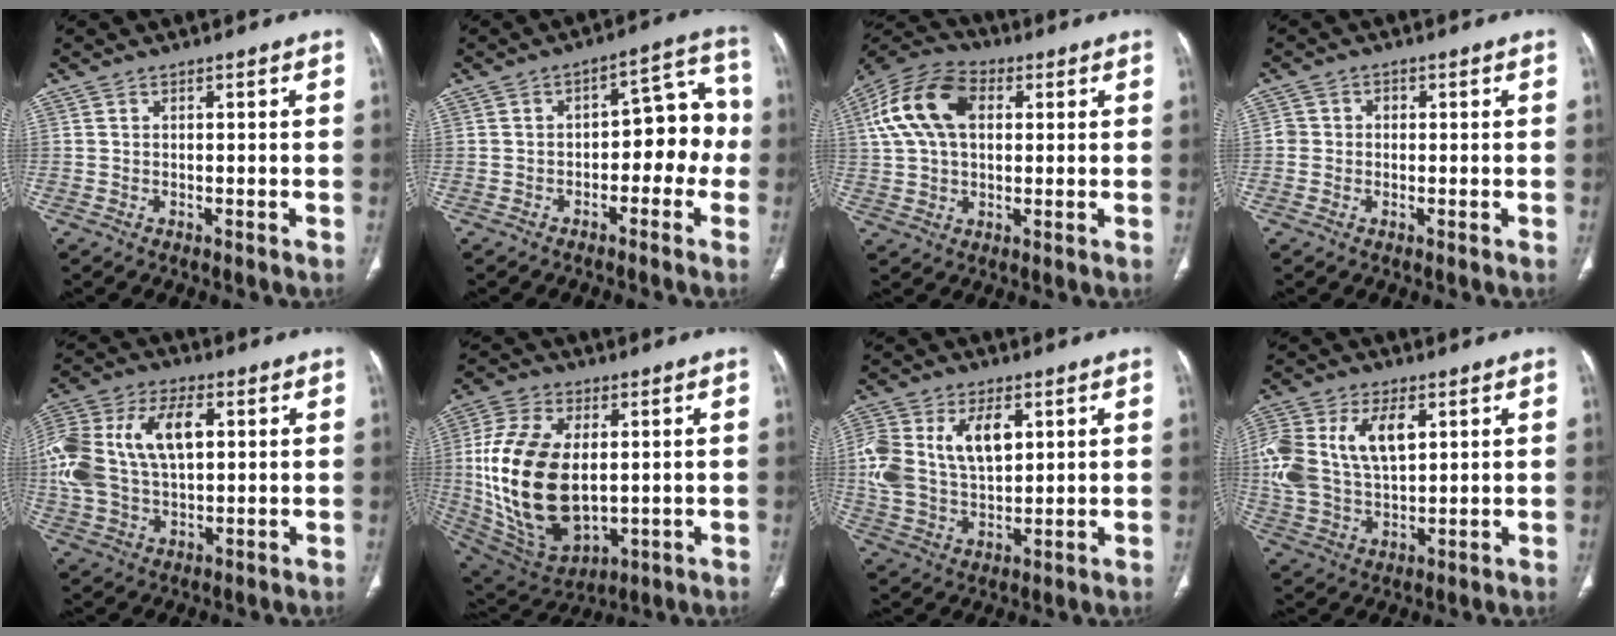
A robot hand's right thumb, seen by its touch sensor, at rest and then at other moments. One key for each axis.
{"total": 9.9, "fx": -2.2, "fy": 5.9, "fz": 7.7, "tx": -0.050, "ty": 0.053, "tz": -0.038}
{"total": 14.9, "fx": 3.6, "fy": 9.5, "fz": 10.8, "tx": -0.209, "ty": 0.024, "tz": 0.061}
{"total": 2.2, "fx": -0.2, "fy": 2.1, "fz": 0.6, "tx": 0.005, "ty": 0.010, "tz": -0.005}
{"total": 20.8, "fx": 3.8, "fy": 12.2, "fz": 16.4, "tx": -0.363, "ty": 0.018, "tz": 0.067}
{"total": 22.8, "fx": 0.8, "fy": 13.7, "fz": 18.2, "tx": -0.356, "ty": -0.013, "tz": 0.035}
{"total": 15.4, "fx": 4.0, "fy": 9.3, "fz": 11.6, "tx": -0.227, "ty": 0.001, "tz": 0.081}
{"total": 17.7, "fx": 4.5, "fy": 10.6, "fz": 13.5, "tx": -0.290, "ty": 0.002, "tz": 0.085}